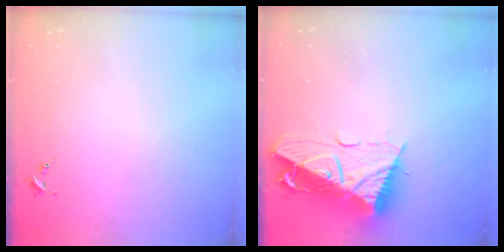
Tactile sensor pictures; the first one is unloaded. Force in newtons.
{"total": 17.0, "press": 16.9, "slide": 1.5}